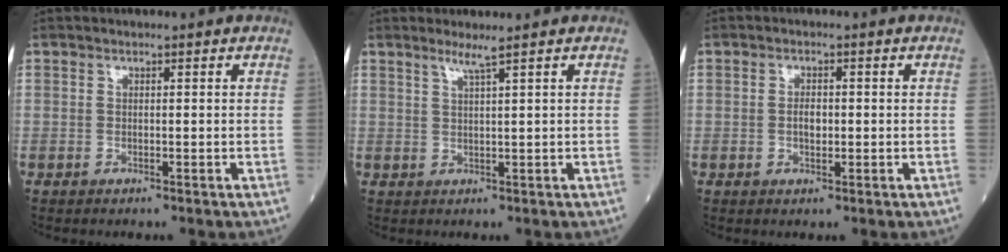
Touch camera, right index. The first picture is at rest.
{"total": 1.8, "force": [1.3, -0.6, 1.1], "torque": [-0.030, -0.005, 0.030]}
{"total": 2.0, "force": [-0.2, 1.0, 1.7], "torque": [-0.032, 0.001, -0.002]}